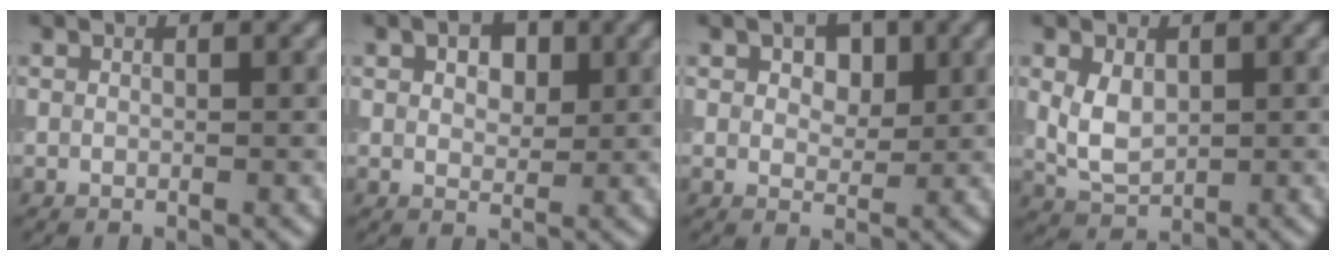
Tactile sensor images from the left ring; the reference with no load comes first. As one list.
[{"total": 3.8, "force": [1.8, 2.2, 2.5], "torque": [-0.034, 0.010, 0.016]}, {"total": 3.0, "force": [1.2, 1.9, 2.0], "torque": [-0.029, 0.004, 0.015]}, {"total": 3.3, "force": [0.5, 2.2, 2.4], "torque": [-0.055, -0.001, 0.012]}]